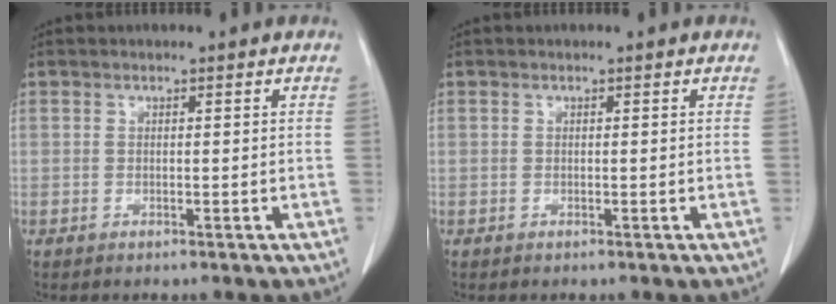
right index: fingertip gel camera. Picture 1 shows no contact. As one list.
[{"total": 0.0}]